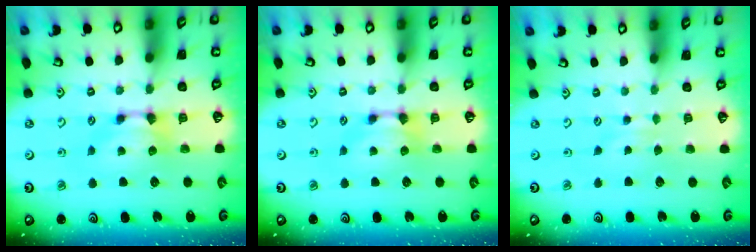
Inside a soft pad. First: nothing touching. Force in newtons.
{"total": 0.0}
{"total": 2.4, "press": 2.4, "slide": 0.2}